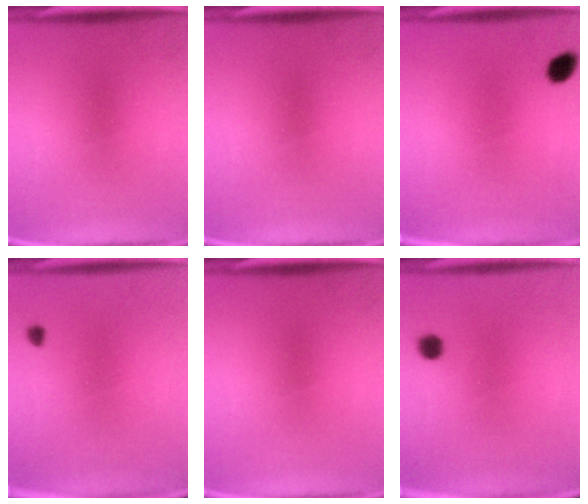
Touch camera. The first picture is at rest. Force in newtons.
{"total": 0.0}
{"total": 2.7}
{"total": 0.9}
{"total": 0.0}
{"total": 2.6}